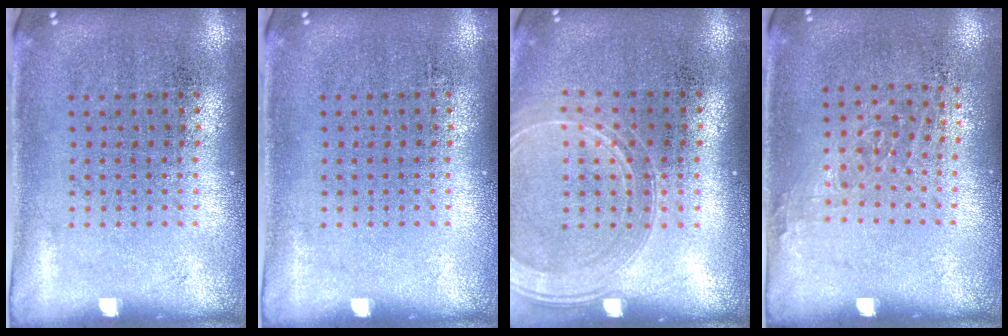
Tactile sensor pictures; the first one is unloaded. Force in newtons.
{"total": 0.0}
{"total": 1.4, "press": 1.4, "slide": 0.3}
{"total": 1.0, "press": 0.7, "slide": 0.6}